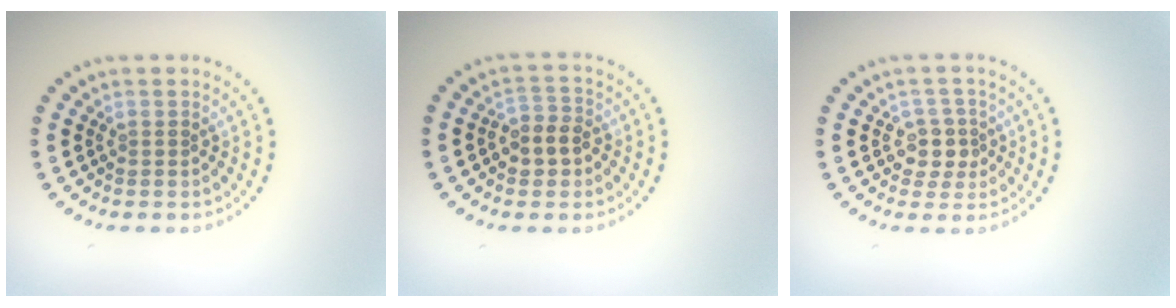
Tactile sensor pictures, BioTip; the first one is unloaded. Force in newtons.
{"total": 2.8, "press": 2.6, "slide": 0.9}
{"total": 2.4, "press": 2.1, "slide": 1.2}